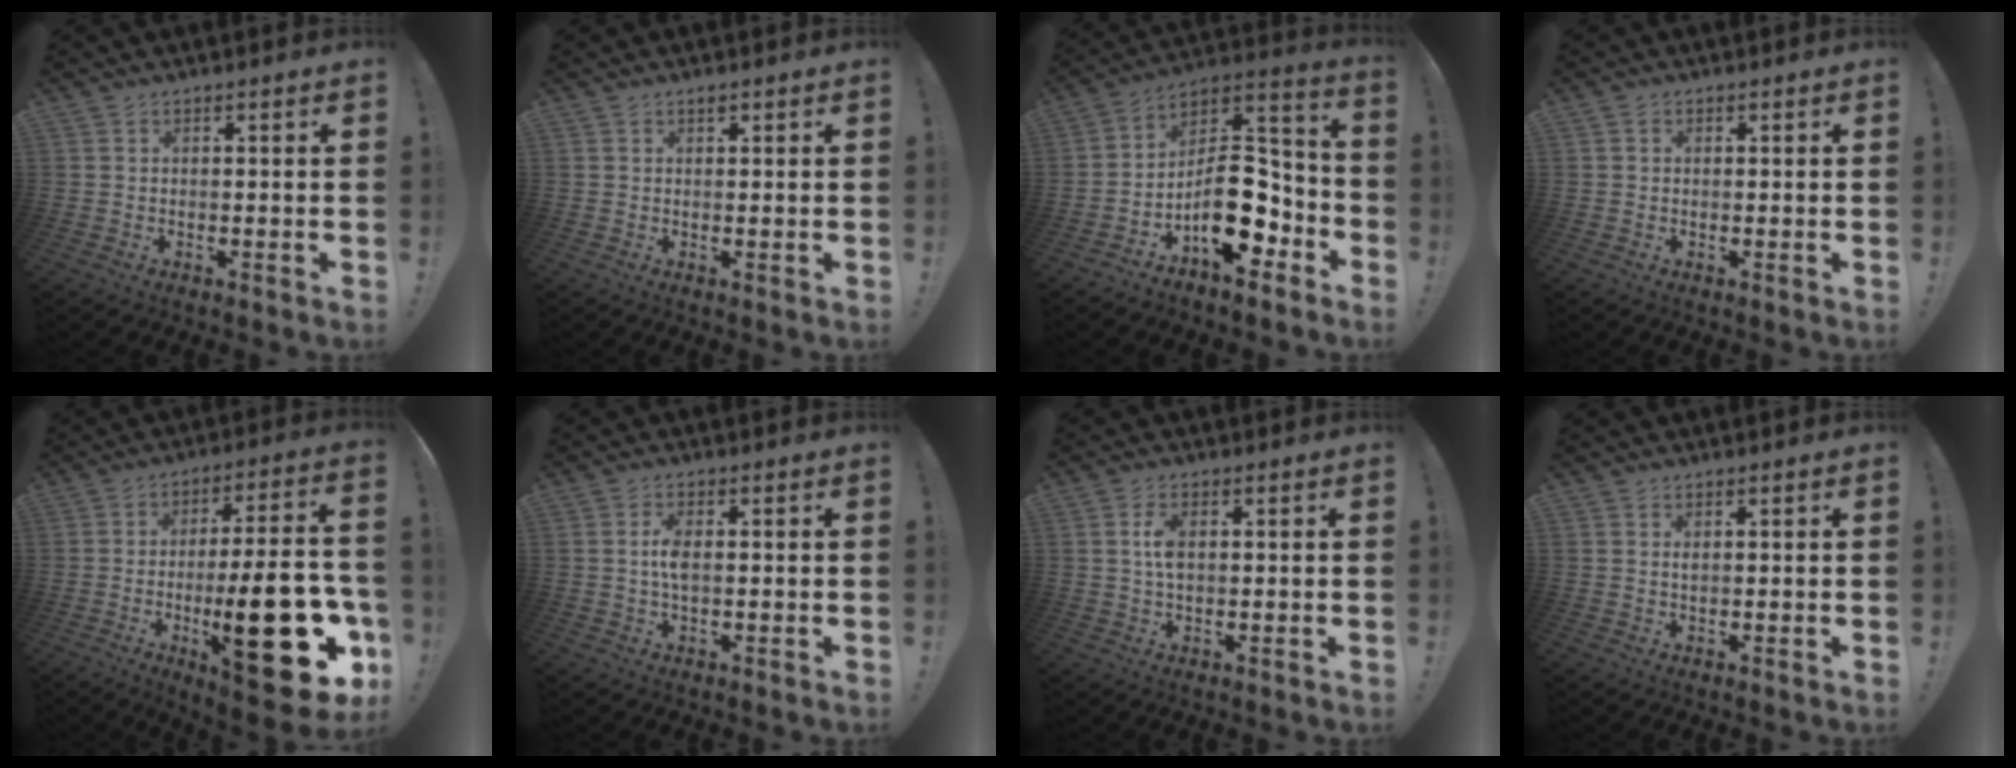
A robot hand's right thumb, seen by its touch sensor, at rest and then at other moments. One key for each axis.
{"total": 0.8, "fx": 0.6, "fy": 0.3, "fz": 0.5, "tx": -0.006, "ty": 0.000, "tz": 0.010}
{"total": 18.1, "fx": -6.5, "fy": 10.7, "fz": 13.1, "tx": -0.193, "ty": 0.032, "tz": -0.095}
{"total": 0.7, "fx": 0.1, "fy": 0.7, "fz": 0.2, "tx": 0.002, "ty": 0.001, "tz": 0.001}
{"total": 28.7, "fx": -7.9, "fy": 8.9, "fz": 26.1, "tx": -0.384, "ty": 0.033, "tz": -0.112}
{"total": 4.0, "fx": -0.1, "fy": 1.6, "fz": 3.6, "tx": -0.069, "ty": 0.001, "tz": -0.005}
{"total": 4.6, "fx": 0.6, "fy": 2.4, "fz": 3.8, "tx": -0.069, "ty": -0.001, "tz": 0.005}
{"total": 0.8, "fx": 0.3, "fy": 0.2, "fz": 0.7, "tx": -0.010, "ty": -0.002, "tz": 0.004}